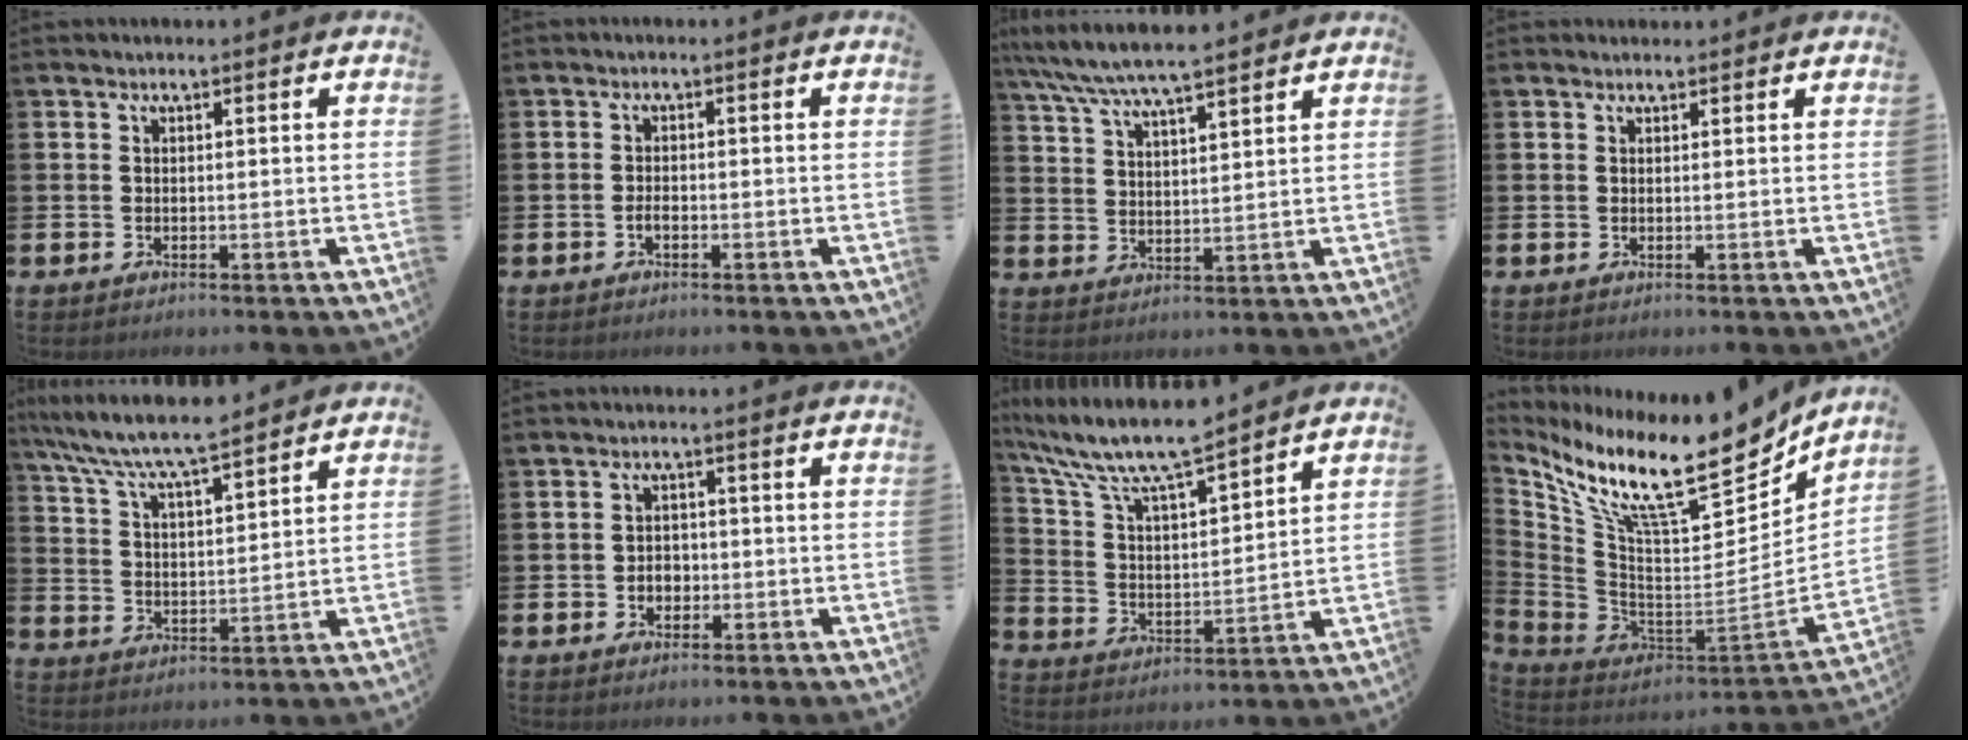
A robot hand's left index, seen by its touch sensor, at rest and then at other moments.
{"total": 1.1, "force": [-0.7, 0.5, 0.8], "torque": [-0.022, 0.002, -0.012]}
{"total": 6.9, "force": [6.4, 0.6, 2.4], "torque": [-0.072, -0.025, 0.115]}
{"total": 0.9, "force": [0.8, 0.4, 0.0], "torque": [0.008, 0.002, 0.013]}
{"total": 7.7, "force": [7.2, 0.6, 2.6], "torque": [-0.083, -0.040, 0.128]}
{"total": 2.3, "force": [-0.7, 1.9, 1.0], "torque": [-0.012, 0.002, -0.018]}
{"total": 10.3, "force": [9.3, 1.7, 4.2], "torque": [-0.125, -0.051, 0.162]}
{"total": 14.0, "force": [10.0, 4.0, 9.0], "torque": [-0.184, -0.090, 0.170]}